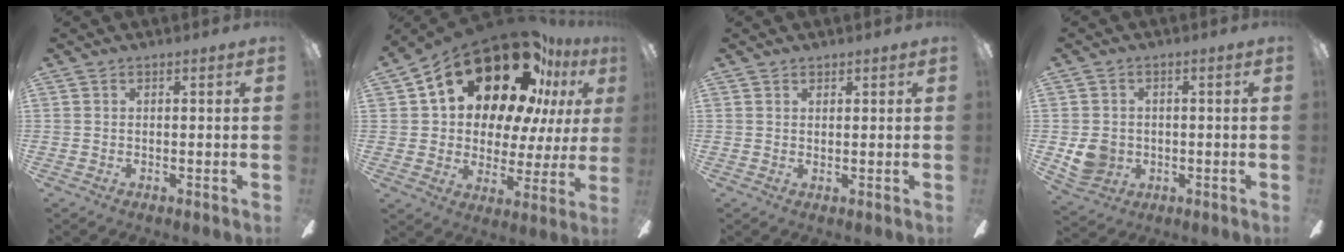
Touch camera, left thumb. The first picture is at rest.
{"total": 24.9, "force": [16.0, 12.9, 14.0], "torque": [-0.222, -0.097, 0.286]}
{"total": 1.2, "force": [1.1, 0.6, 0.1], "torque": [-0.003, -0.001, 0.021]}
{"total": 6.5, "force": [-0.8, 5.9, 2.7], "torque": [-0.041, 0.008, -0.013]}